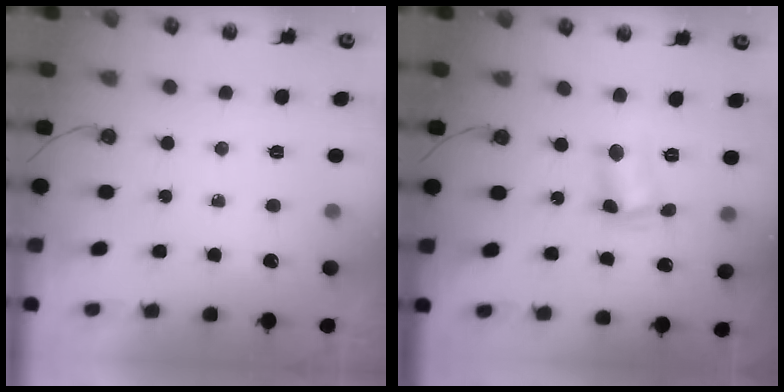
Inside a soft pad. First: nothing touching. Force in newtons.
{"total": 5.1, "press": 5.0, "slide": 0.9}